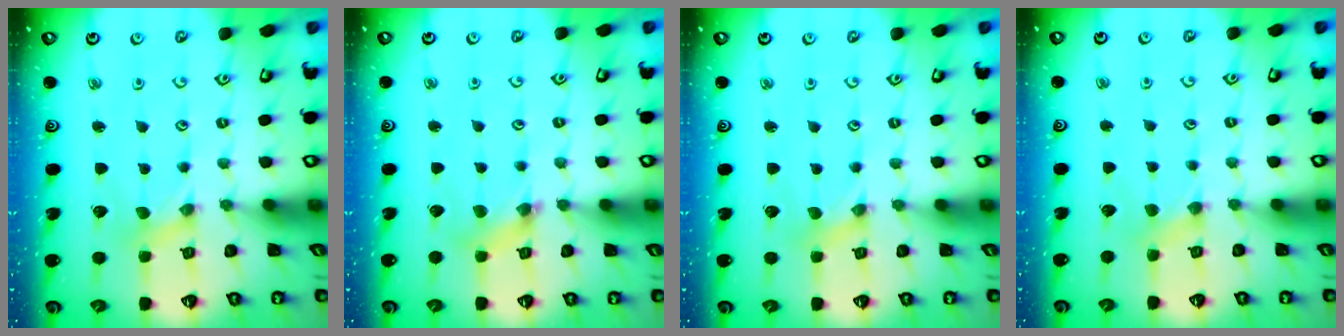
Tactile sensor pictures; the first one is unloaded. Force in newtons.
{"total": 3.6, "press": 3.5, "slide": 0.4}
{"total": 0.0}
{"total": 2.2, "press": 2.2, "slide": 0.5}